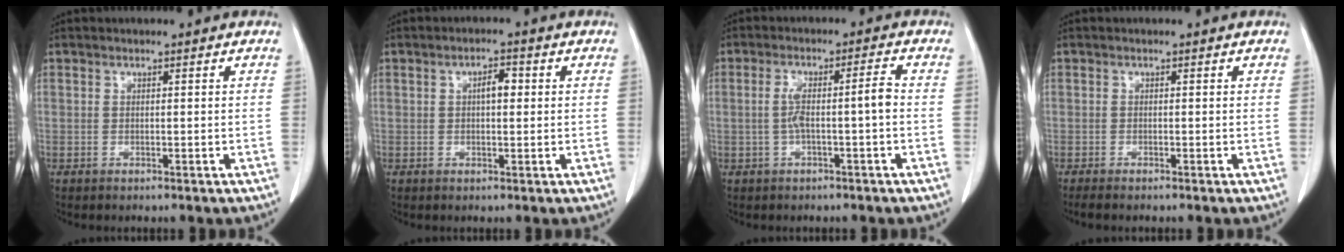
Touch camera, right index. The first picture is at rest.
{"total": 2.8, "force": [0.5, 1.1, 2.5], "torque": [-0.041, 0.006, 0.005]}
{"total": 5.1, "force": [-0.7, 0.2, 5.0], "torque": [-0.097, 0.021, -0.008]}
{"total": 1.7, "force": [-1.4, 0.1, 0.9], "torque": [-0.014, -0.005, -0.021]}